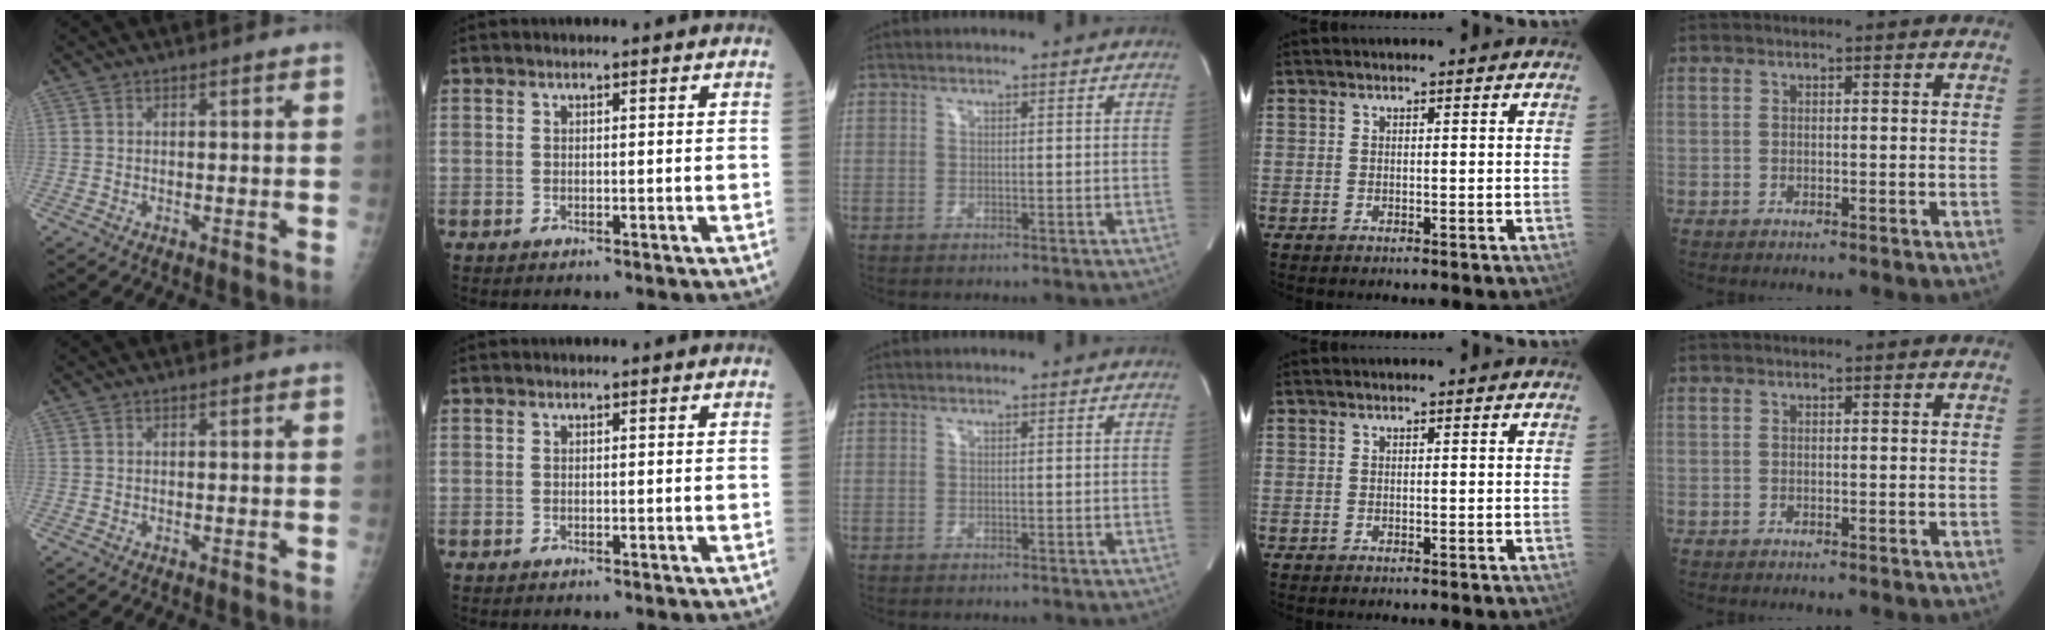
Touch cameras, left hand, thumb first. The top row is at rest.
{}